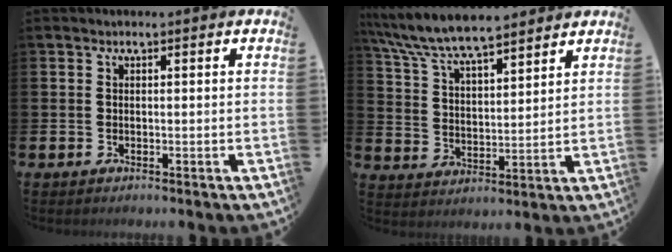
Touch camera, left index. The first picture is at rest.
{"total": 7.8, "force": [7.3, 1.1, 2.5], "torque": [-0.082, -0.038, 0.133]}